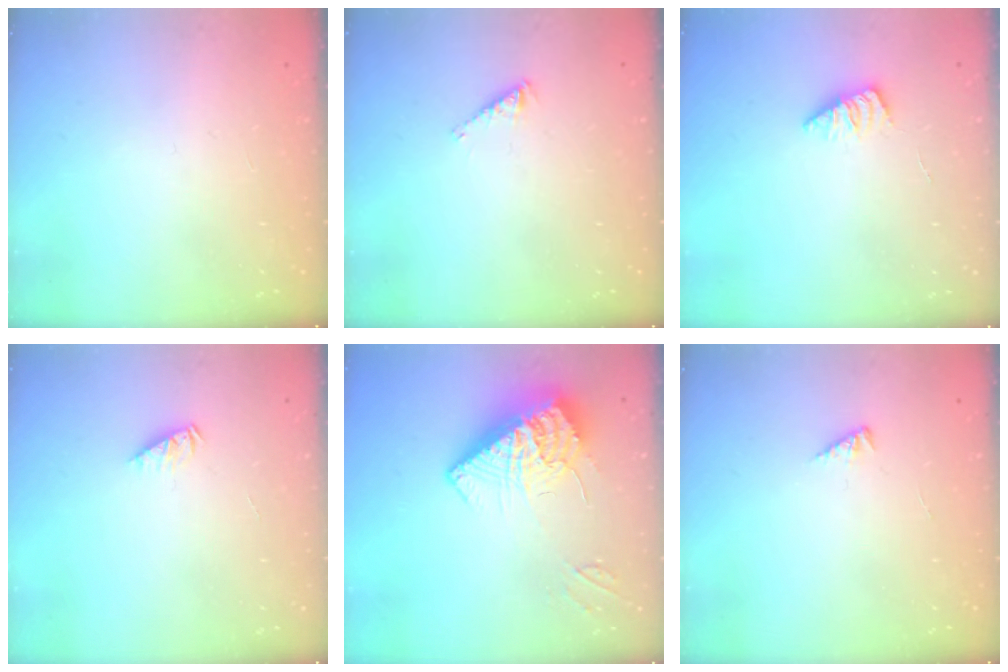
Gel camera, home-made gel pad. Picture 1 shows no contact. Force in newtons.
{"total": 2.7, "press": 2.6, "slide": 0.4}
{"total": 1.7, "press": 1.6, "slide": 0.4}
{"total": 2.1, "press": 2.1, "slide": 0.3}
{"total": 12.0, "press": 11.9, "slide": 1.0}
{"total": 1.4, "press": 1.3, "slide": 0.3}